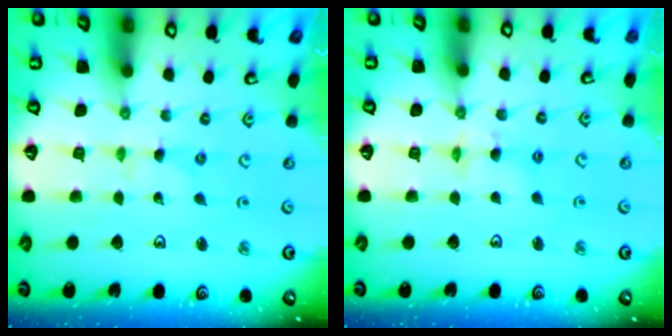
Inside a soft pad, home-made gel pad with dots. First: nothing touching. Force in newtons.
{"total": 4.3, "press": 4.3, "slide": 0.3}